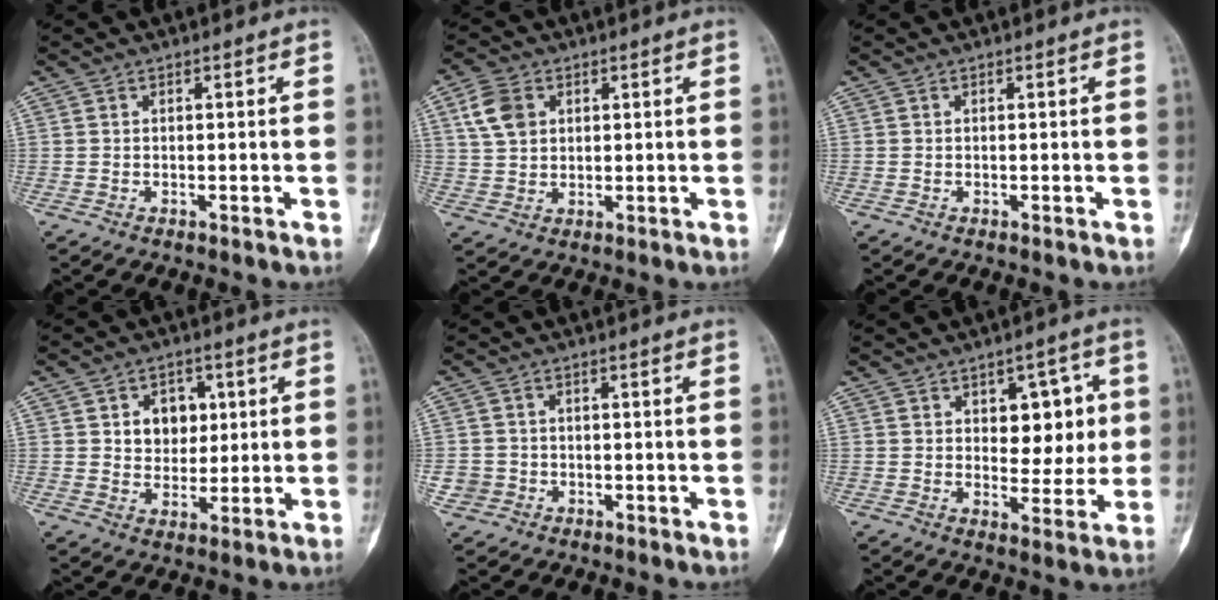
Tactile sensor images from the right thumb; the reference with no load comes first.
{"total": 6.8, "force": [2.6, 4.9, 3.9], "torque": [-0.063, 0.001, 0.049]}
{"total": 0.0}
{"total": 7.4, "force": [1.9, 5.9, 4.1], "torque": [-0.022, -0.005, 0.031]}
{"total": 3.2, "force": [-1.0, 3.0, 0.3], "torque": [0.011, 0.011, -0.020]}
{"total": 9.5, "force": [2.1, 6.0, 7.0], "torque": [-0.040, -0.011, 0.033]}